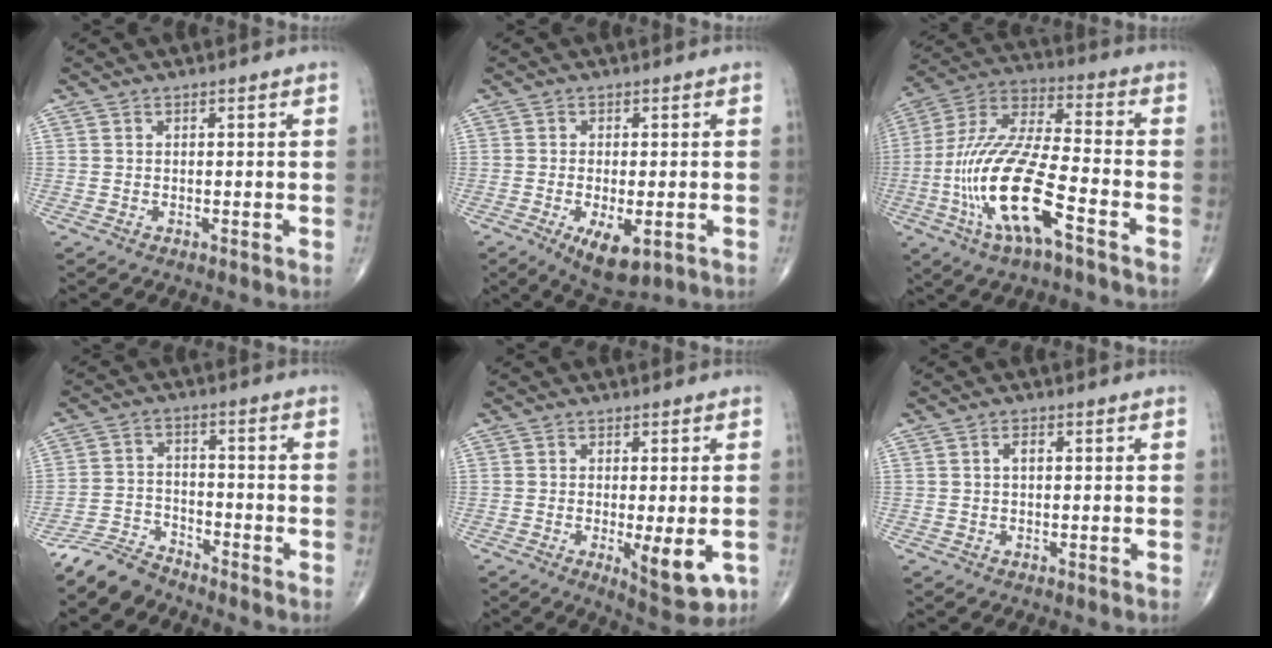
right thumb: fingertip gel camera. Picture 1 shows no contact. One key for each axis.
{"total": 7.3, "fx": -2.6, "fy": 3.1, "fz": 6.1, "tx": -0.099, "ty": -0.013, "tz": -0.034}
{"total": 20.2, "fx": -7.1, "fy": 5.8, "fz": 18.0, "tx": -0.389, "ty": 0.029, "tz": -0.130}
{"total": 5.9, "fx": -5.6, "fy": 1.7, "fz": 0.2, "tx": 0.001, "ty": 0.031, "tz": -0.117}
{"total": 8.5, "fx": -2.2, "fy": 2.7, "fz": 7.7, "tx": -0.101, "ty": -0.019, "tz": -0.027}
{"total": 1.5, "fx": 0.2, "fy": 0.8, "fz": 1.3, "tx": -0.021, "ty": 0.005, "tz": 0.002}